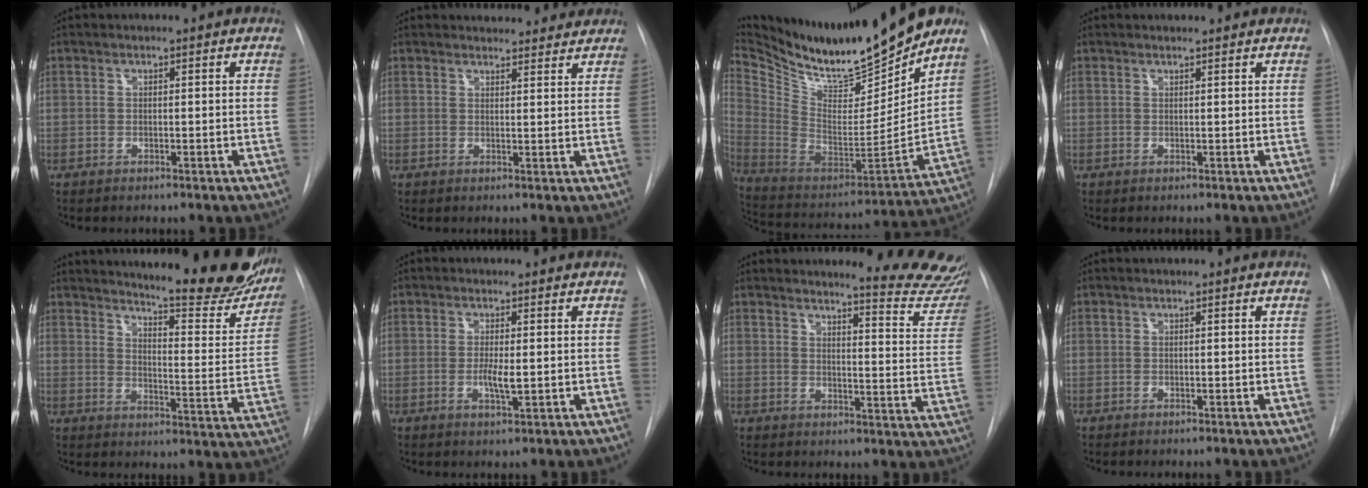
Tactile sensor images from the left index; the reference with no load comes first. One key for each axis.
{"total": 8.0, "fx": 7.6, "fy": 2.1, "fz": 1.5, "tx": -0.005, "ty": 0.005, "tz": 0.079}
{"total": 22.6, "fx": 19.7, "fy": 4.5, "fz": 10.2, "tx": -0.191, "ty": -0.047, "tz": 0.327}
{"total": 1.7, "fx": 1.7, "fy": 0.1, "fz": 0.2, "tx": -0.009, "ty": 0.005, "tz": 0.019}
{"total": 22.8, "fx": 19.5, "fy": 3.2, "fz": 11.2, "tx": -0.155, "ty": -0.086, "tz": 0.235}
{"total": 2.8, "fx": -0.5, "fy": 0.5, "fz": 2.7, "tx": -0.052, "ty": -0.008, "tz": -0.008}
{"total": 13.6, "fx": 13.1, "fy": 0.7, "fz": 3.5, "tx": -0.025, "ty": -0.110, "tz": 0.127}
{"total": 0.0}